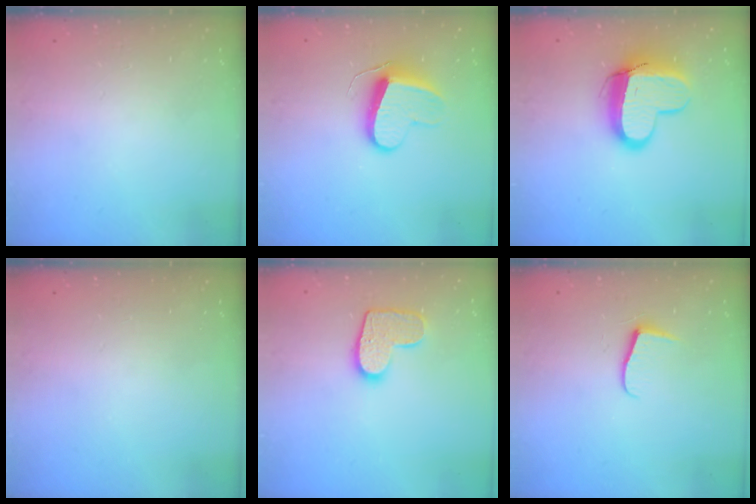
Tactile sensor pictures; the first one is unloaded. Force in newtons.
{"total": 9.7, "press": 9.7, "slide": 0.6}
{"total": 12.7, "press": 12.7, "slide": 1.1}
{"total": 0.0}
{"total": 10.9, "press": 10.9, "slide": 0.6}
{"total": 5.9, "press": 5.9, "slide": 0.6}